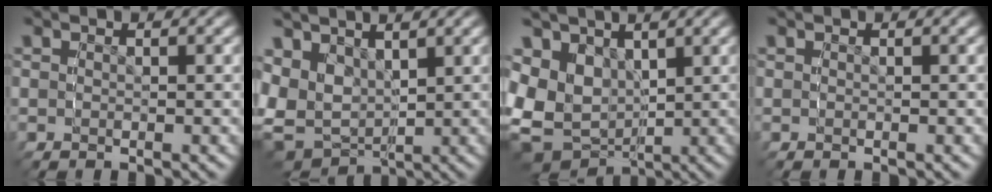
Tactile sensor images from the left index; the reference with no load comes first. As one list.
[{"total": 7.6, "force": [0.9, 6.3, 4.2], "torque": [-0.117, -0.036, 0.026]}, {"total": 11.2, "force": [-0.5, 9.5, 6.0], "torque": [-0.163, -0.051, 0.009]}, {"total": 0.0}]